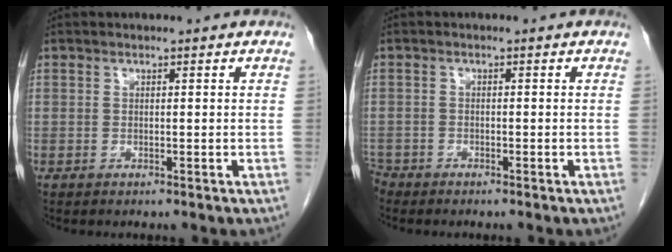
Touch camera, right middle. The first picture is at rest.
{"total": 2.1, "force": [-2.0, 0.8, 0.0], "torque": [0.001, -0.002, -0.036]}